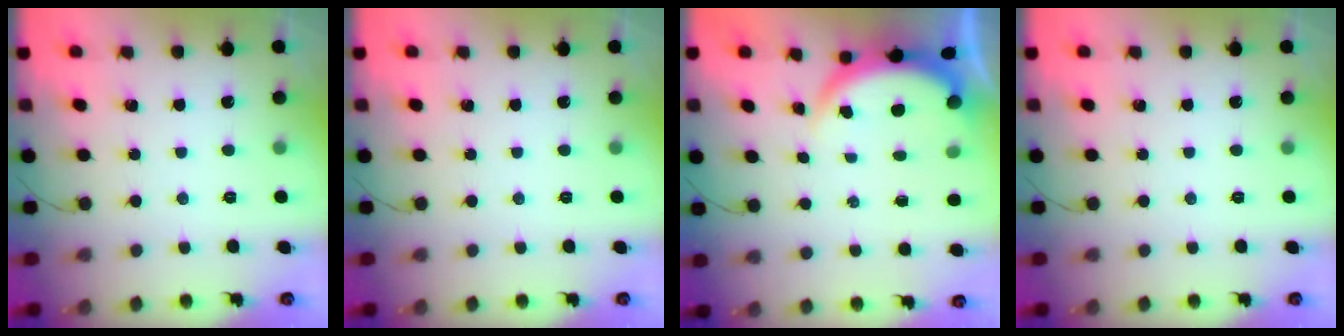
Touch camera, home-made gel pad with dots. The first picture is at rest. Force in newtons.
{"total": 0.0}
{"total": 4.0, "press": 4.0, "slide": 0.2}
{"total": 0.0}